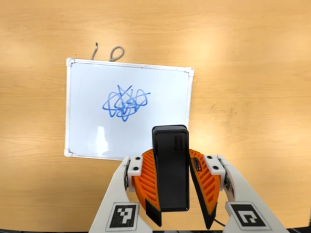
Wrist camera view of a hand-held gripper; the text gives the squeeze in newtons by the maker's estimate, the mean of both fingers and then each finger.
{"total": 6.8, "left": 6.7, "right": 6.8}